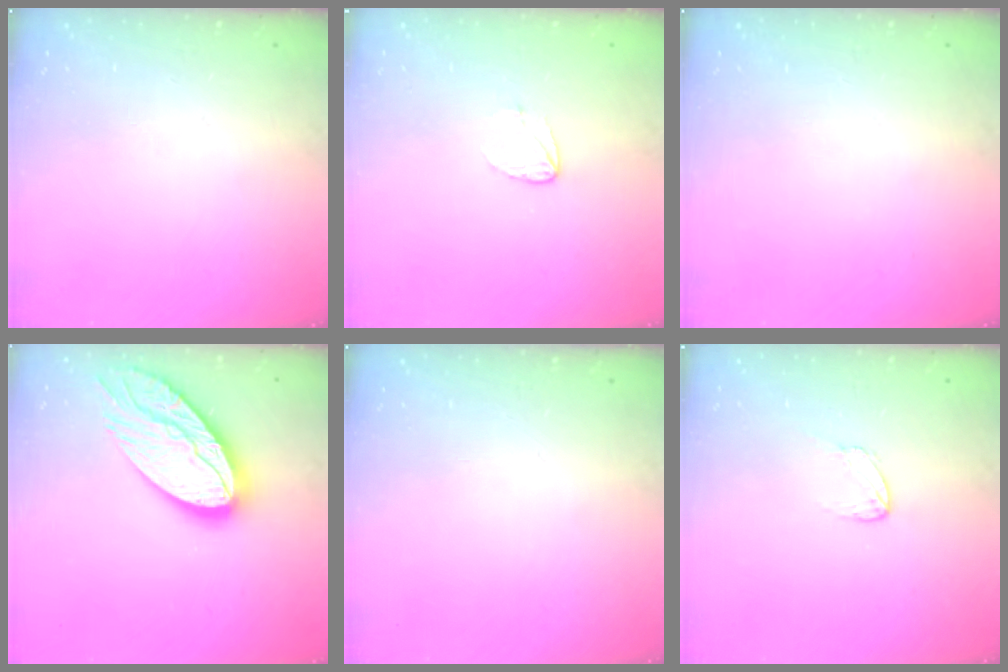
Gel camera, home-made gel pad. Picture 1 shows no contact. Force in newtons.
{"total": 3.6, "press": 3.6, "slide": 0.3}
{"total": 0.0}
{"total": 19.9, "press": 19.9, "slide": 1.5}
{"total": 0.0}
{"total": 2.9, "press": 2.9, "slide": 0.2}